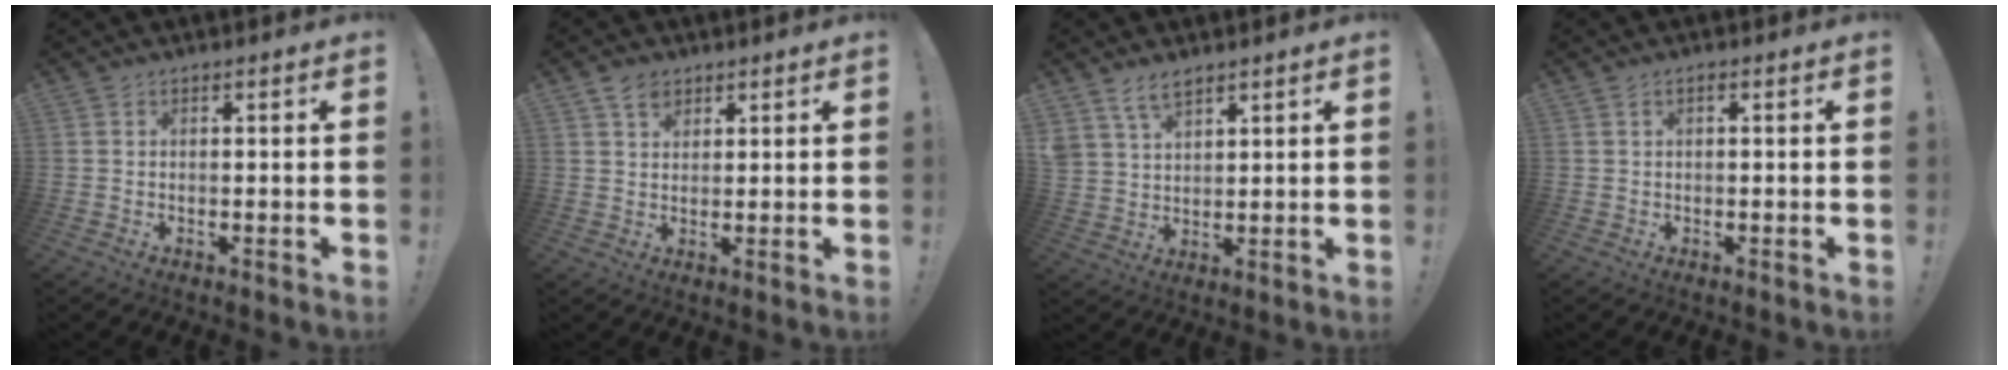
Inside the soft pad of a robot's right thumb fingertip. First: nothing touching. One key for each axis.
{"total": 4.7, "fx": 3.0, "fy": 3.1, "fz": 2.0, "tx": -0.028, "ty": -0.009, "tz": 0.054}
{"total": 6.5, "fx": 4.8, "fy": 3.3, "fz": 3.0, "tx": -0.061, "ty": -0.017, "tz": 0.092}
{"total": 0.8, "fx": 0.0, "fy": 0.4, "fz": 0.7, "tx": -0.018, "ty": 0.003, "tz": 0.000}